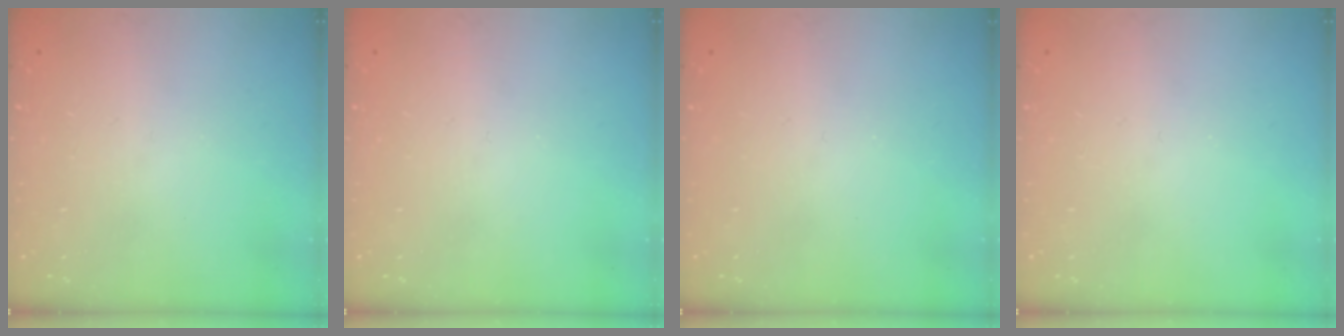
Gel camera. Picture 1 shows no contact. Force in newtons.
{"total": 0.0}
{"total": 0.0}
{"total": 0.0}